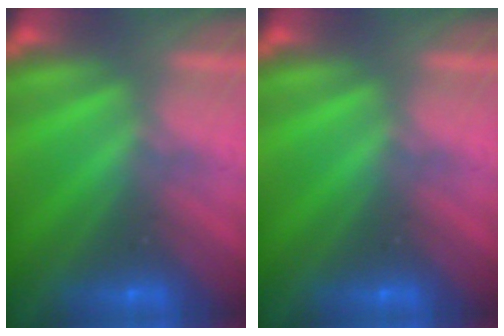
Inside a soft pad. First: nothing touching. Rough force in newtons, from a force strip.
{"total": 0.0}